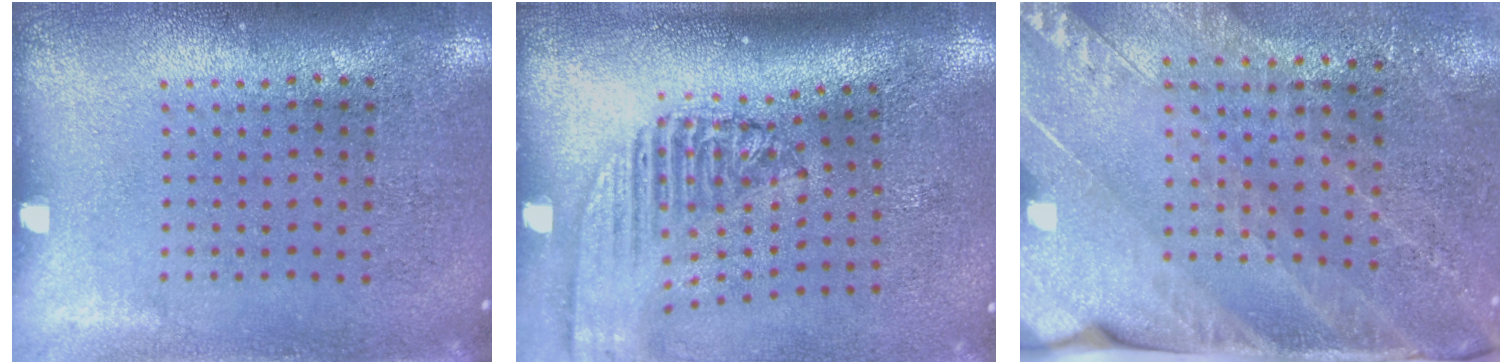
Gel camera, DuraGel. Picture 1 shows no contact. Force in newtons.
{"total": 2.3, "press": 1.7, "slide": 1.5}
{"total": 3.7, "press": 3.1, "slide": 1.9}